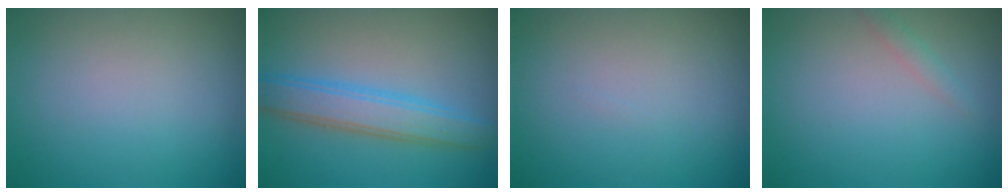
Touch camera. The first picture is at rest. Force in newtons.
{"total": 4.3, "press": 4.3, "slide": 0.1}
{"total": 0.0}
{"total": 0.9, "press": 0.9, "slide": 0.0}